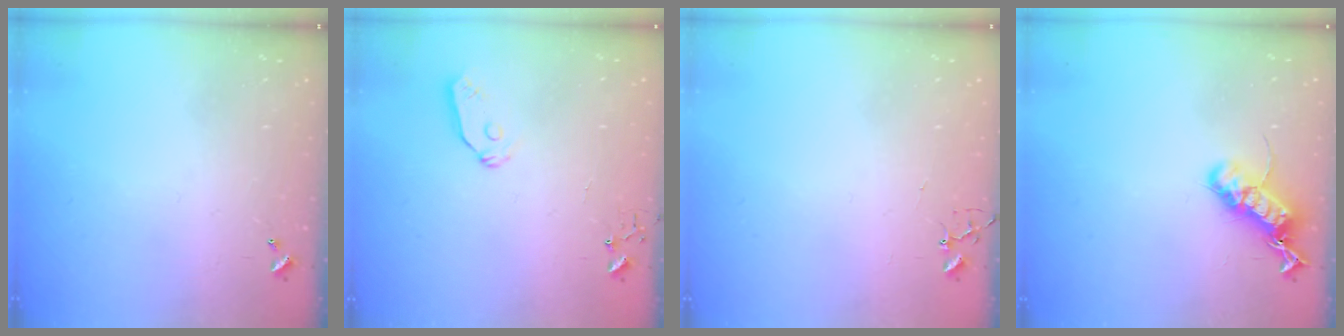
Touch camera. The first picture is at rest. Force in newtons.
{"total": 6.5, "press": 6.5, "slide": 0.2}
{"total": 3.2, "press": 3.2, "slide": 0.3}
{"total": 16.8, "press": 16.7, "slide": 0.8}